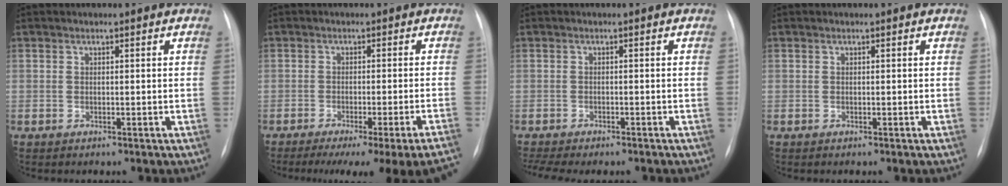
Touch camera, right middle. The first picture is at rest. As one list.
[{"total": 17.0, "force": [-14.6, -1.4, 8.6], "torque": [-0.052, -0.035, -0.187]}, {"total": 8.4, "force": [-7.2, 2.0, 3.8], "torque": [-0.054, 0.006, -0.099]}, {"total": 0.0}]